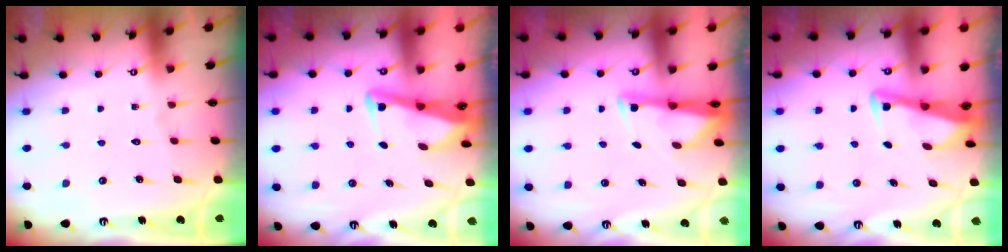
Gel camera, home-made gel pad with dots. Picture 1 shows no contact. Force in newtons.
{"total": 3.5, "press": 3.4, "slide": 0.8}
{"total": 2.9, "press": 2.9, "slide": 0.5}
{"total": 3.3, "press": 3.3, "slide": 0.4}